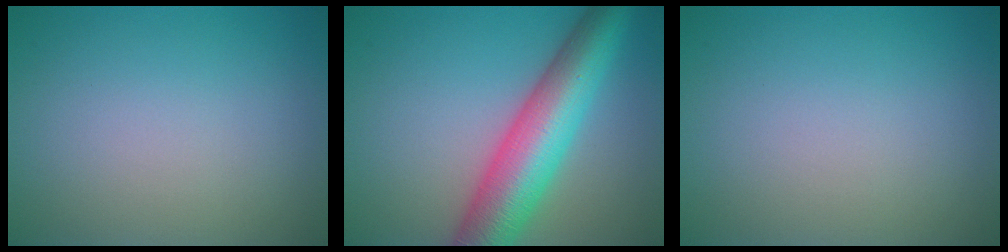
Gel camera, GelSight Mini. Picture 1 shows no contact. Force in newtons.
{"total": 9.5, "press": 9.5, "slide": 0.2}
{"total": 0.0}